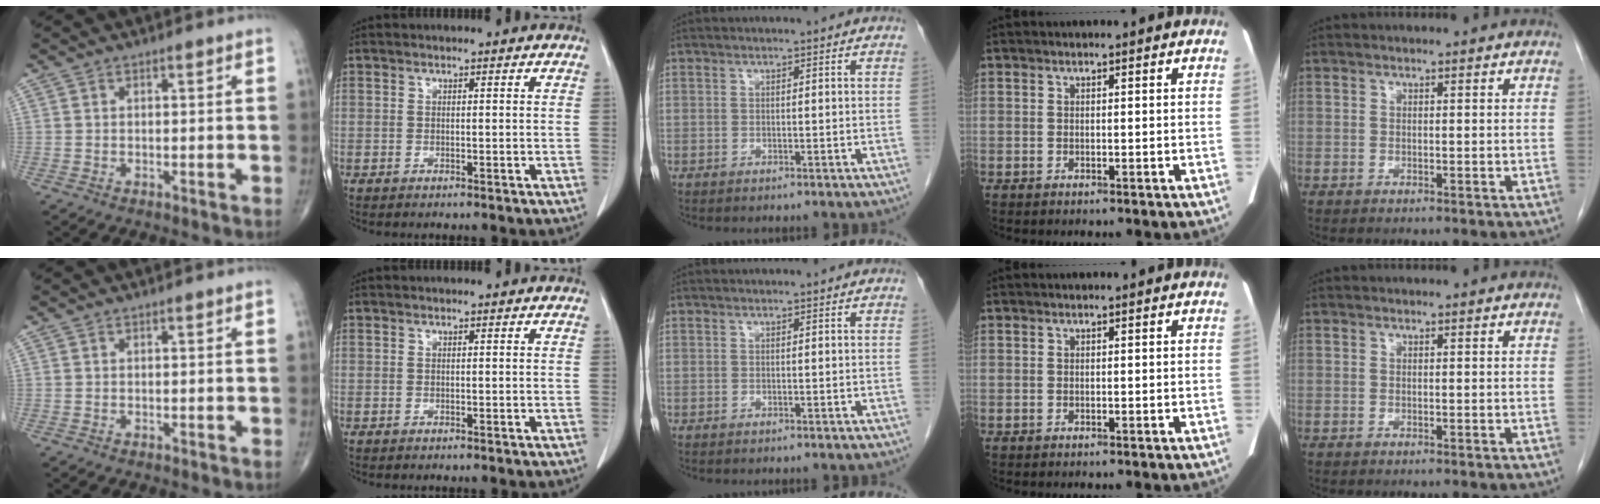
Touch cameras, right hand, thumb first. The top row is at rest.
{}